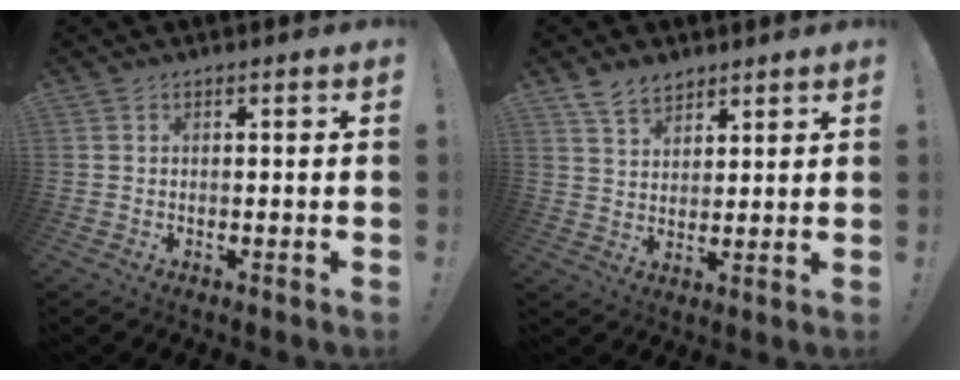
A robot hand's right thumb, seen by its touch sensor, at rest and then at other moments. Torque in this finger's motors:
{"motor_torque": [-0.10, 0.33, 0.23, 0.07, -0.01]}